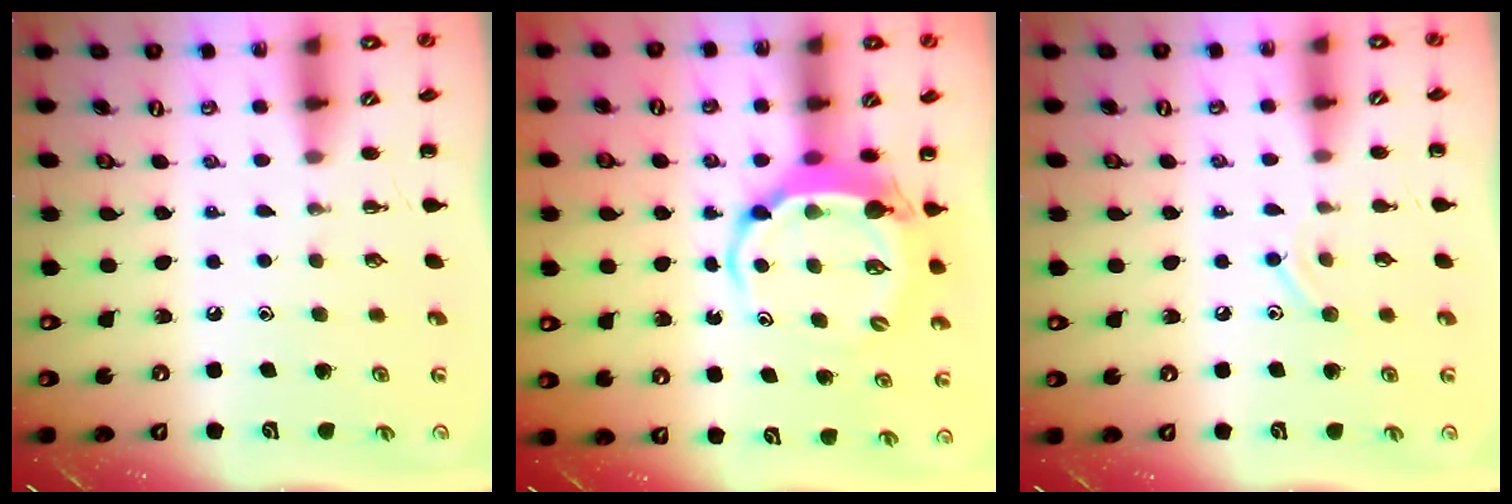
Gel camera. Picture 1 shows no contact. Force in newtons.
{"total": 6.1, "press": 6.0, "slide": 0.9}
{"total": 8.3, "press": 7.9, "slide": 2.3}